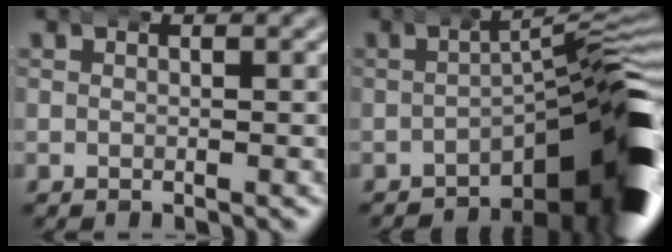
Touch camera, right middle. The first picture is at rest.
{"total": 14.2, "force": [-5.2, 4.9, 12.3], "torque": [-0.126, 0.005, -0.074]}